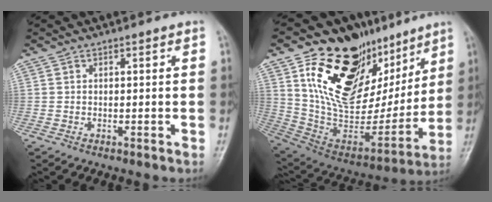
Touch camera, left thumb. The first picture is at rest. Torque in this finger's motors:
{"motor_torque": [2.70, 2.31, 1.23, -1.54, 0.39]}